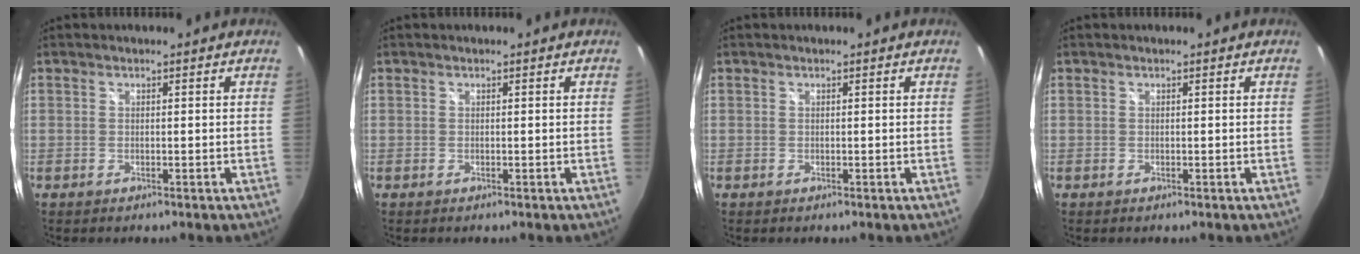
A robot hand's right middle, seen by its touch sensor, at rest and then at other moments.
{"total": 0.0}
{"total": 0.0}
{"total": 0.0}